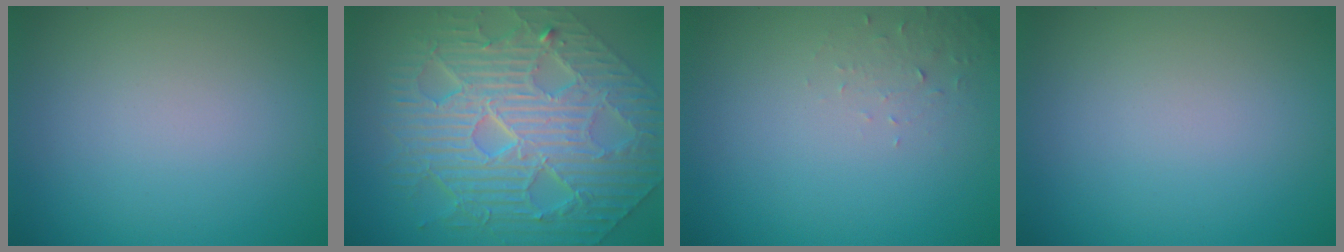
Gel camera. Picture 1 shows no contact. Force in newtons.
{"total": 10.6, "press": 7.5, "slide": 7.5}
{"total": 1.2, "press": 1.2, "slide": 0.1}
{"total": 0.0}